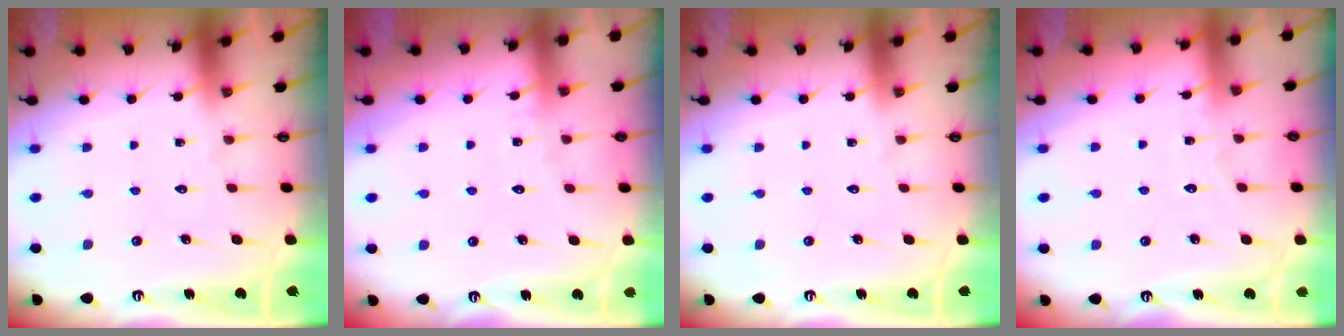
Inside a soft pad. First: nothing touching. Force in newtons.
{"total": 3.3, "press": 3.3, "slide": 0.4}
{"total": 0.0}
{"total": 3.6, "press": 3.5, "slide": 0.4}